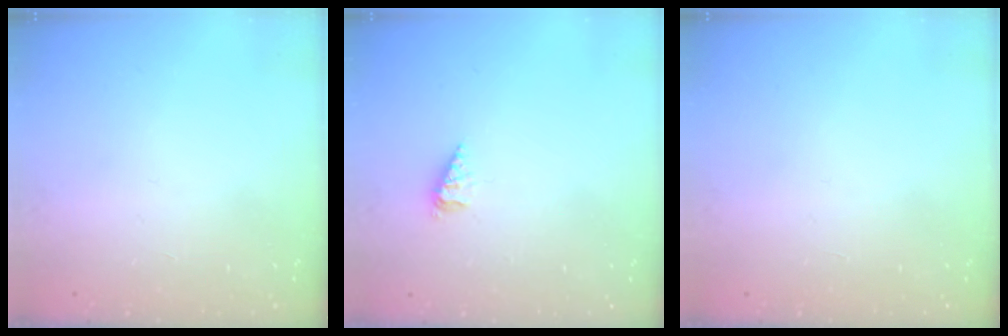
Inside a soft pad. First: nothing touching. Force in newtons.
{"total": 2.2, "press": 2.2, "slide": 0.4}
{"total": 0.0}